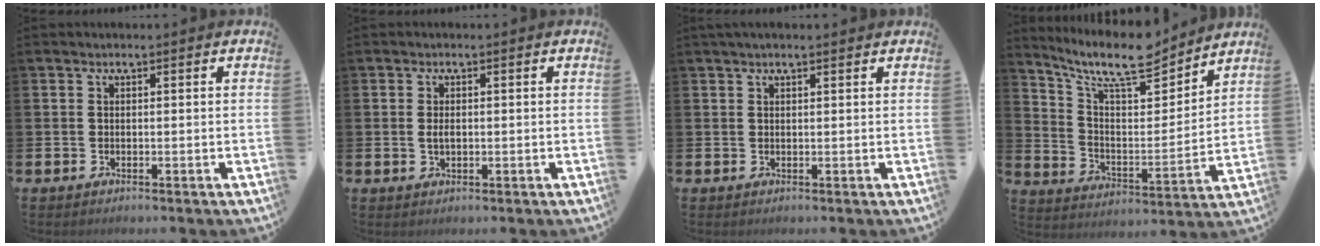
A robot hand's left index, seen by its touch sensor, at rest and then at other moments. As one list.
[{"total": 1.3, "force": [0.1, 0.7, 1.1], "torque": [-0.019, 0.005, 0.000]}, {"total": 1.5, "force": [1.3, 0.2, 0.8], "torque": [-0.013, 0.003, 0.022]}, {"total": 10.8, "force": [9.4, 2.7, 4.7], "torque": [-0.116, -0.060, 0.163]}]